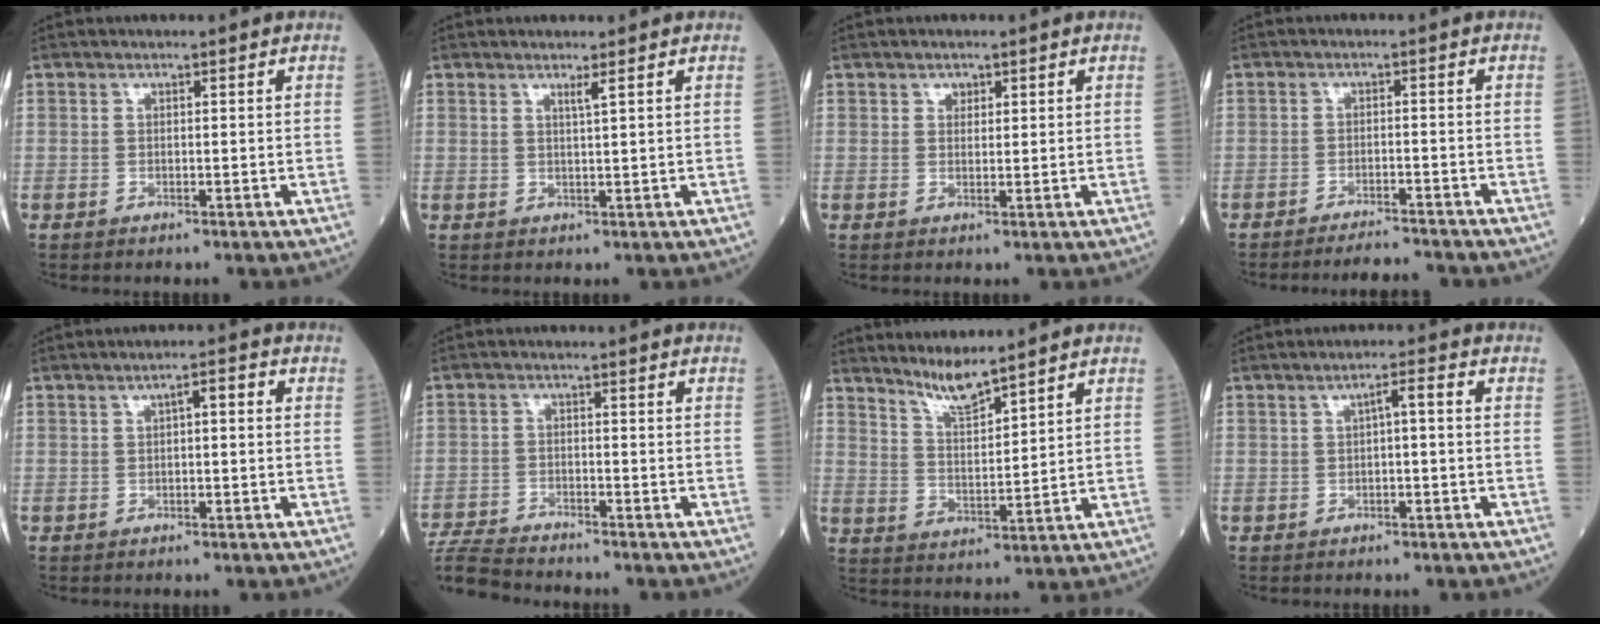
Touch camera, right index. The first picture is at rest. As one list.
[{"total": 1.3, "force": [0.8, -0.4, 0.9], "torque": [-0.024, -0.008, 0.017]}, {"total": 1.4, "force": [0.8, 1.0, 0.5], "torque": [-0.008, -0.002, 0.012]}, {"total": 5.4, "force": [-5.4, 0.0, 0.8], "torque": [-0.013, -0.007, -0.085]}, {"total": 2.5, "force": [0.4, 0.8, 2.4], "torque": [-0.041, 0.014, 0.006]}, {"total": 10.0, "force": [-9.5, 1.2, 2.7], "torque": [-0.062, -0.004, -0.167]}, {"total": 5.2, "force": [4.8, -0.3, 2.2], "torque": [-0.046, -0.014, 0.098]}, {"total": 2.6, "force": [0.1, 0.6, 2.6], "torque": [-0.047, 0.013, 0.003]}]